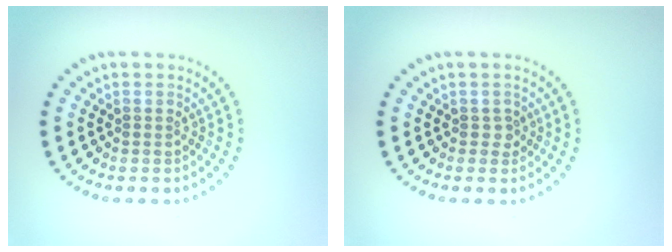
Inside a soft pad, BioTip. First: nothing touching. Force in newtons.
{"total": 0.9, "press": 0.7, "slide": 0.7}